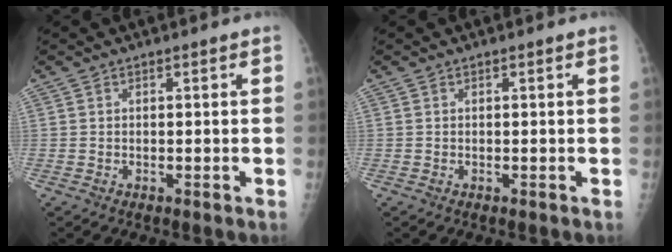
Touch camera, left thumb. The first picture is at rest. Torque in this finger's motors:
{"motor_torque": [0.00, 0.00, 0.00, -0.02, 0.00]}